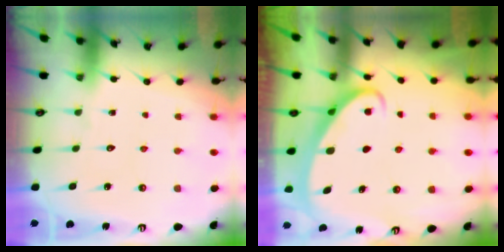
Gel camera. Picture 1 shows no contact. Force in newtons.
{"total": 2.4, "press": 2.4, "slide": 0.4}